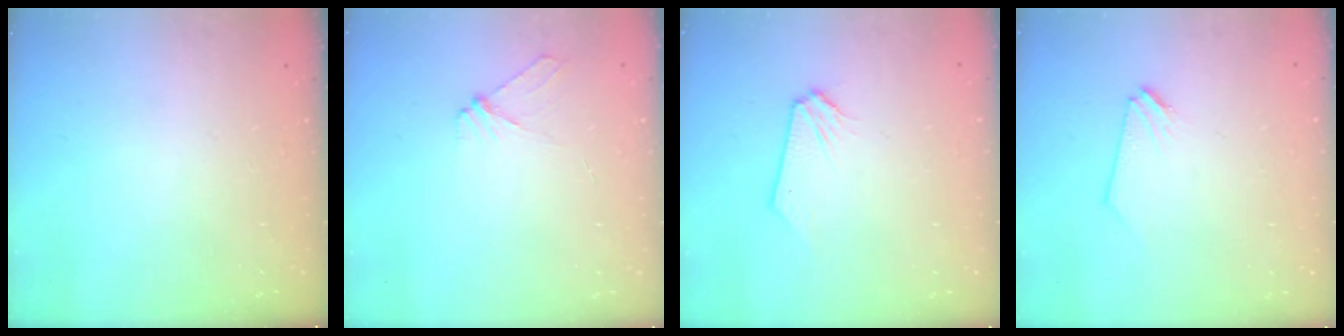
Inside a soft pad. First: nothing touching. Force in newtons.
{"total": 3.6, "press": 3.5, "slide": 0.7}
{"total": 0.0}
{"total": 0.0}